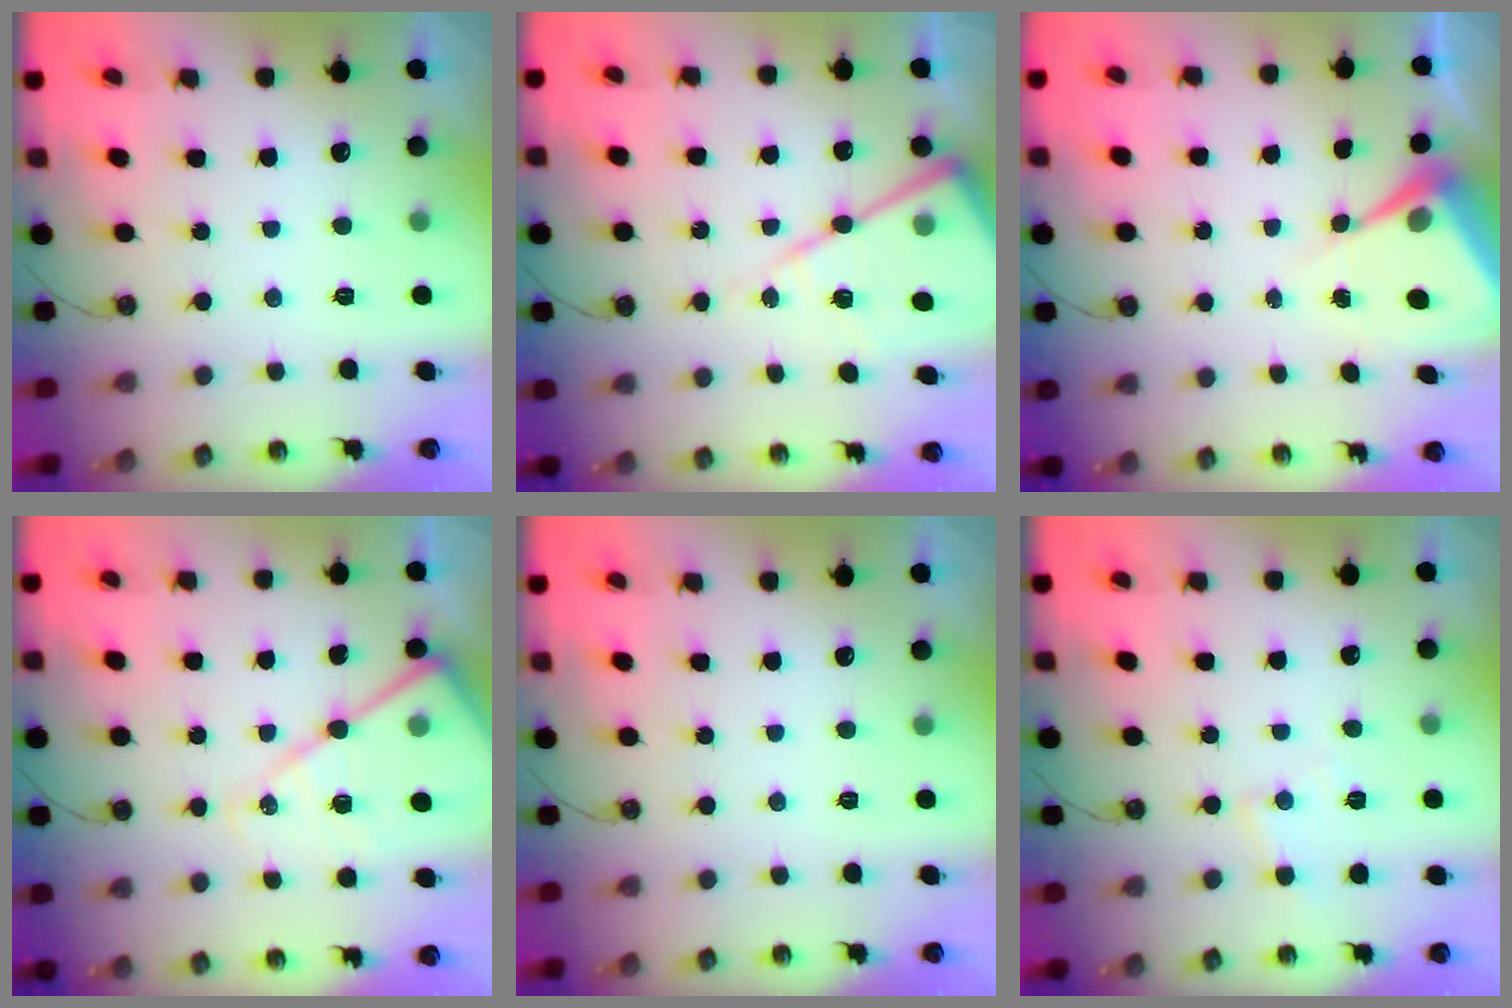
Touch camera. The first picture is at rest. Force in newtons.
{"total": 16.1, "press": 16.0, "slide": 1.1}
{"total": 6.6, "press": 6.6, "slide": 0.5}
{"total": 16.4, "press": 16.4, "slide": 1.4}
{"total": 0.0}
{"total": 5.9, "press": 5.9, "slide": 0.3}